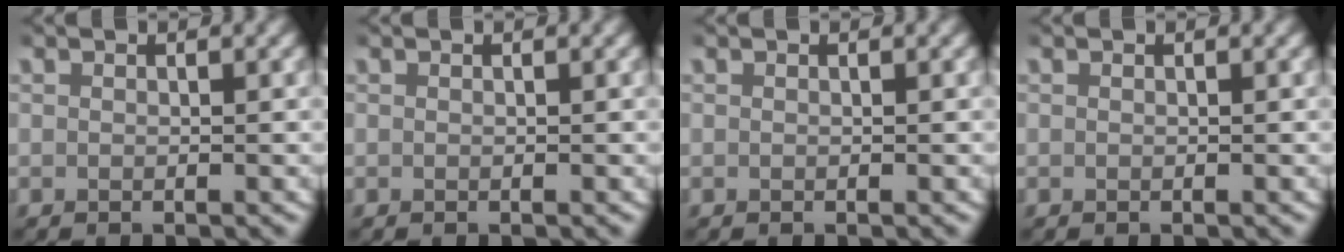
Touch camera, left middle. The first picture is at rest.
{"total": 0.0}
{"total": 0.0}
{"total": 0.0}